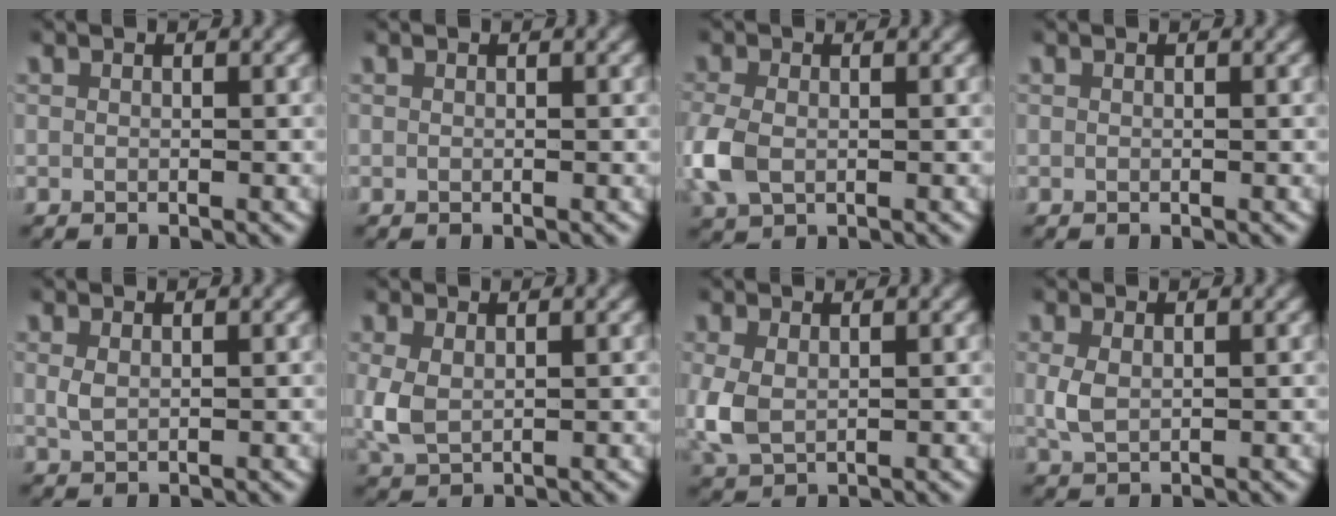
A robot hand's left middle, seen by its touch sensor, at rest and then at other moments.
{"total": 0.0}
{"total": 3.2, "force": [-0.2, 2.4, 2.2], "torque": [-0.075, -0.008, 0.003]}
{"total": 0.0}
{"total": 1.1, "force": [0.5, 0.5, 0.8], "torque": [-0.020, -0.005, 0.015]}
{"total": 2.8, "force": [0.5, 1.9, 1.9], "torque": [-0.059, -0.008, 0.017]}
{"total": 3.2, "force": [0.3, 2.3, 2.2], "torque": [-0.070, -0.009, 0.015]}
{"total": 1.8, "force": [0.4, 1.1, 1.4], "torque": [-0.040, -0.004, 0.012]}